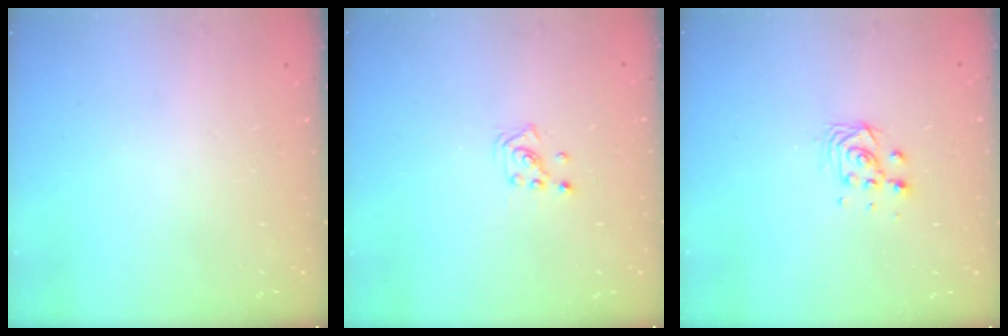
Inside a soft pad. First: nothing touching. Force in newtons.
{"total": 1.3, "press": 1.3, "slide": 0.1}
{"total": 6.5, "press": 6.5, "slide": 0.1}